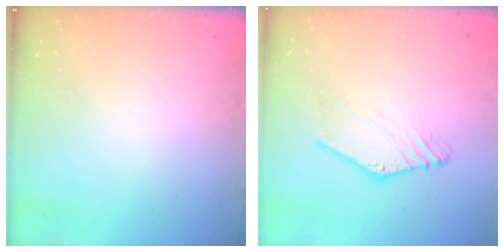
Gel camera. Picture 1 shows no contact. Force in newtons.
{"total": 1.0, "press": 0.9, "slide": 0.2}